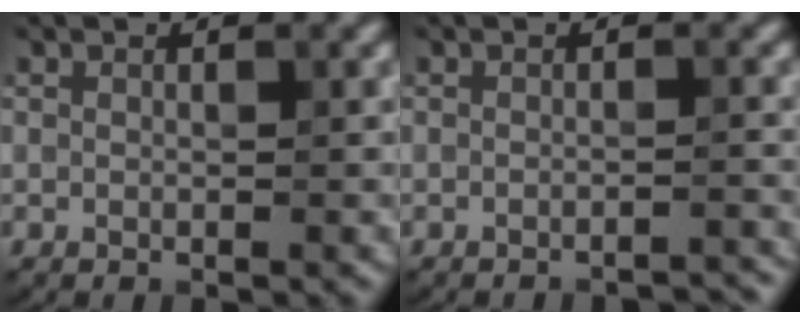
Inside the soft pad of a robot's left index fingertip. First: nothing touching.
{"total": 2.5, "force": [-2.4, 0.3, 0.9], "torque": [0.002, 0.005, -0.032]}